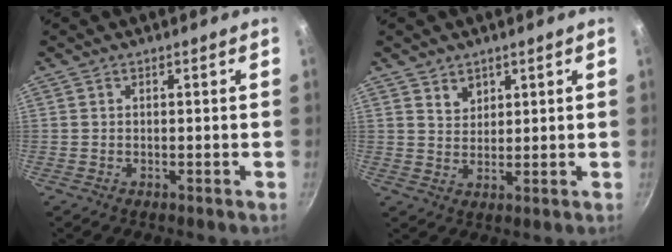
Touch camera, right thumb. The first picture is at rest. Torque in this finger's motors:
{"motor_torque": [-0.15, -0.18, 0.53, 0.36, 0.00]}